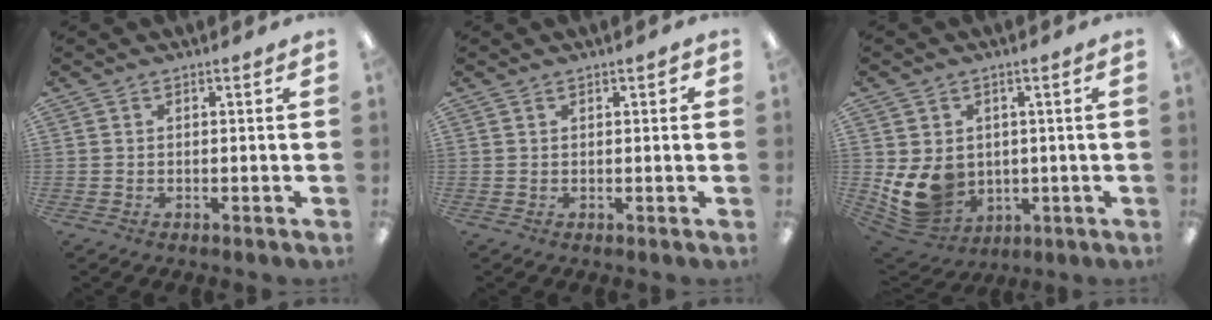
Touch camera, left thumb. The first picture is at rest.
{"total": 0.9, "force": [0.5, 0.5, 0.6], "torque": [-0.011, 0.003, 0.008]}
{"total": 10.8, "force": [-0.1, 9.3, 5.5], "torque": [-0.114, -0.015, 0.008]}